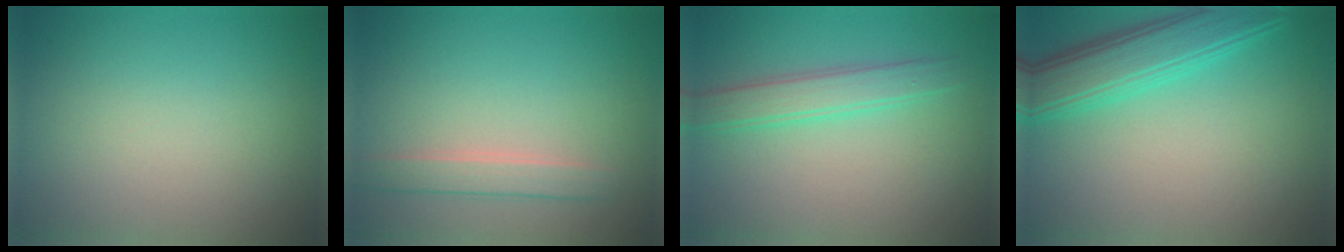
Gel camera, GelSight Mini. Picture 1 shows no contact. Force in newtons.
{"total": 2.2, "press": 2.2, "slide": 0.1}
{"total": 3.0, "press": 2.9, "slide": 0.2}
{"total": 5.5, "press": 5.5, "slide": 0.1}